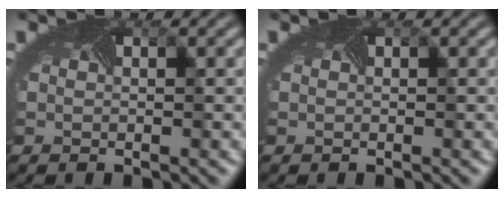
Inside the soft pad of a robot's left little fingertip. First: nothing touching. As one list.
[{"total": 0.0}]